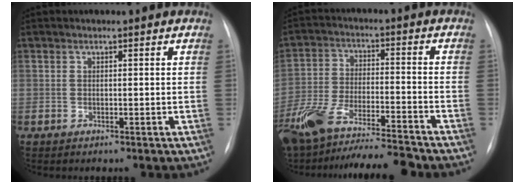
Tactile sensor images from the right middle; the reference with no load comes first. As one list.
[{"total": 18.3, "force": [-16.1, 1.8, 8.6], "torque": [-0.187, -0.019, -0.271]}]